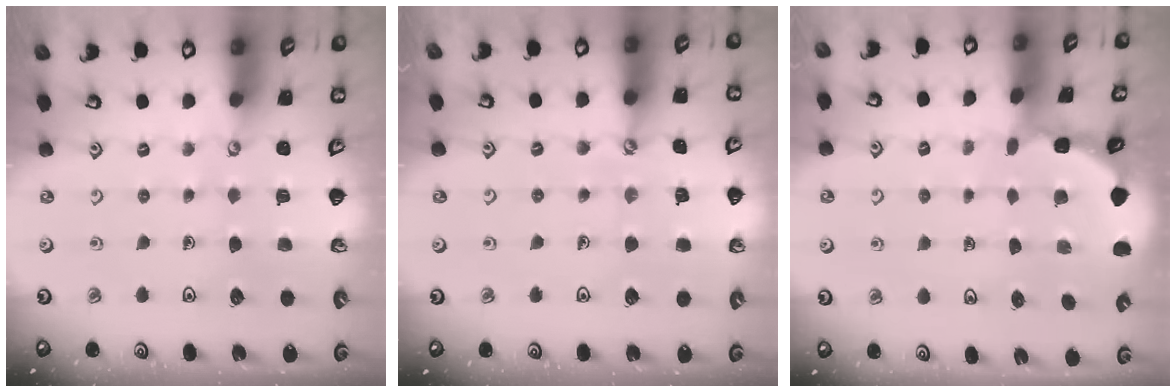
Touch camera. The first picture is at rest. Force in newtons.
{"total": 4.2, "press": 4.2, "slide": 0.3}
{"total": 1.6, "press": 1.6, "slide": 0.1}